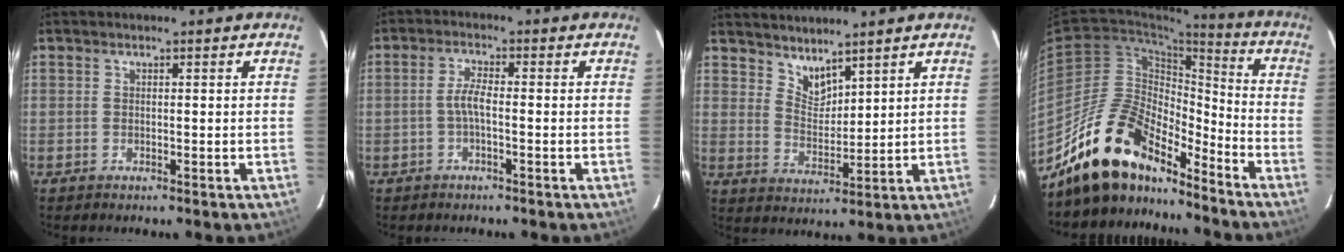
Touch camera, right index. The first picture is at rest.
{"total": 2.8, "force": [-1.0, 0.3, 2.6], "torque": [-0.058, 0.006, -0.020]}
{"total": 5.2, "force": [4.6, 1.7, 1.7], "torque": [-0.023, -0.006, 0.089]}
{"total": 17.7, "force": [-15.0, 6.1, 7.1], "torque": [-0.135, 0.018, -0.265]}